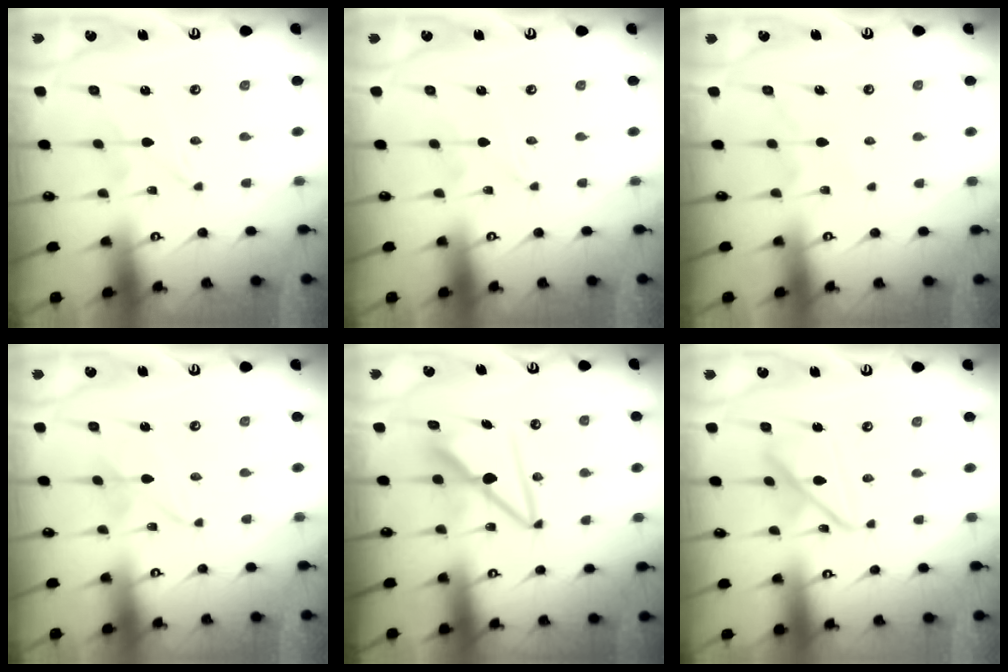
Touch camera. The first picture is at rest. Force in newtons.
{"total": 0.0}
{"total": 5.5, "press": 5.5, "slide": 0.5}
{"total": 1.8, "press": 1.7, "slide": 0.2}
{"total": 9.1, "press": 9.1, "slide": 0.7}
{"total": 13.2, "press": 13.1, "slide": 1.2}